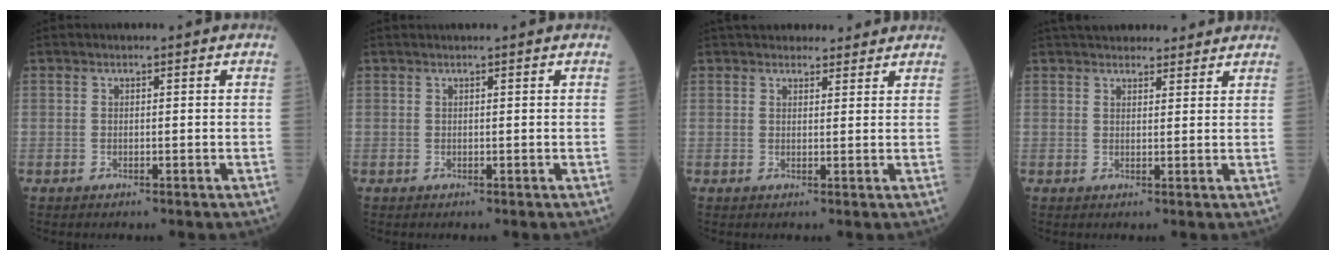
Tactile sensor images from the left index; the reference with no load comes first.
{"total": 1.9, "force": [1.7, -0.2, 0.6], "torque": [-0.003, 0.021, 0.030]}
{"total": 8.6, "force": [7.7, 2.9, 2.5], "torque": [-0.021, 0.023, 0.100]}
{"total": 11.0, "force": [9.9, 3.3, 3.7], "torque": [-0.040, 0.031, 0.134]}